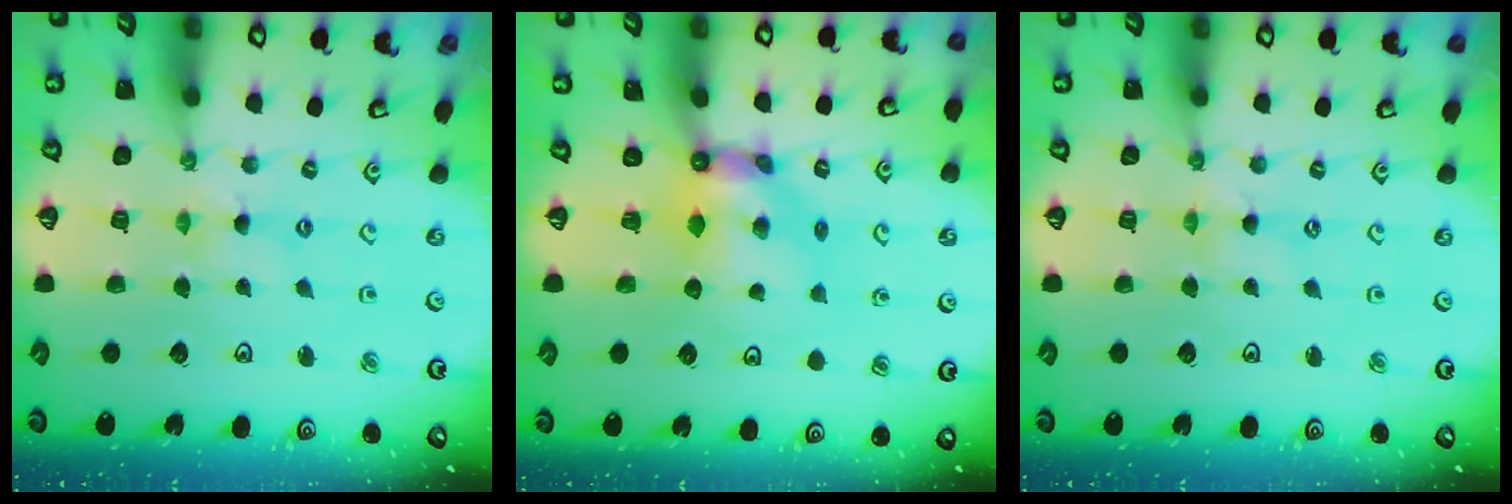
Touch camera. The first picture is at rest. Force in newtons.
{"total": 6.8, "press": 6.8, "slide": 0.4}
{"total": 0.0}